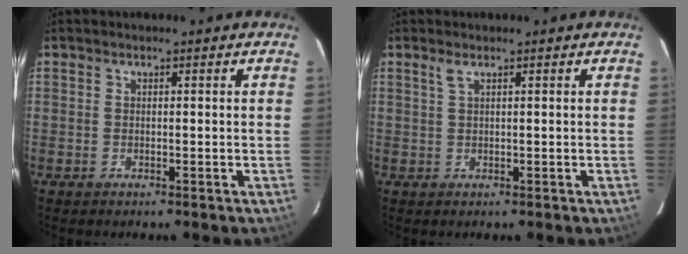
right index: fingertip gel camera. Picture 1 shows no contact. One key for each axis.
{"total": 1.1, "fx": 0.7, "fy": 0.0, "fz": 0.8, "tx": -0.019, "ty": 0.004, "tz": 0.015}